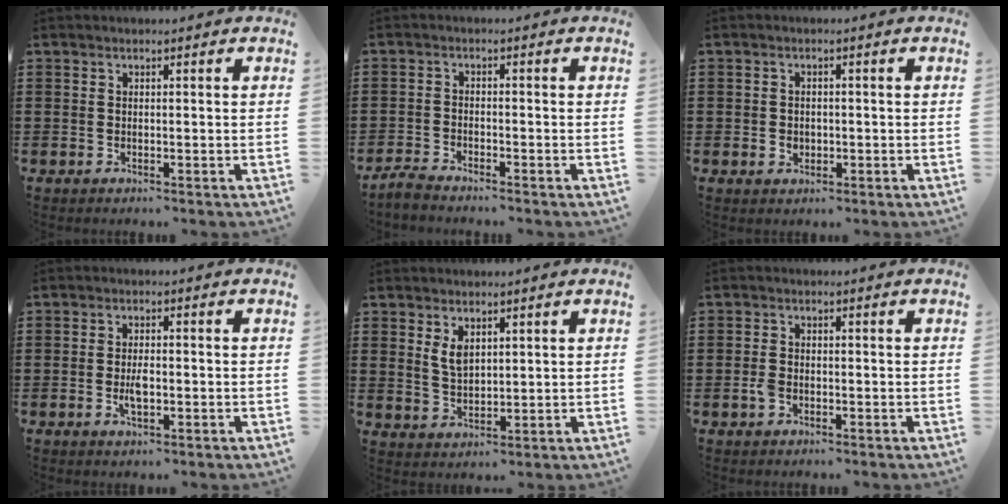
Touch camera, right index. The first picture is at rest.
{"total": 2.1, "force": [-2.1, 0.1, 0.3], "torque": [-0.009, 0.003, -0.043]}
{"total": 1.5, "force": [-0.1, 1.4, 0.6], "torque": [-0.015, 0.007, -0.005]}
{"total": 3.1, "force": [-0.7, 1.2, 2.7], "torque": [-0.058, -0.001, -0.014]}
{"total": 3.4, "force": [1.8, 1.8, 2.2], "torque": [-0.048, 0.005, 0.034]}
{"total": 1.8, "force": [-0.6, 1.2, 1.2], "torque": [-0.037, -0.004, -0.016]}